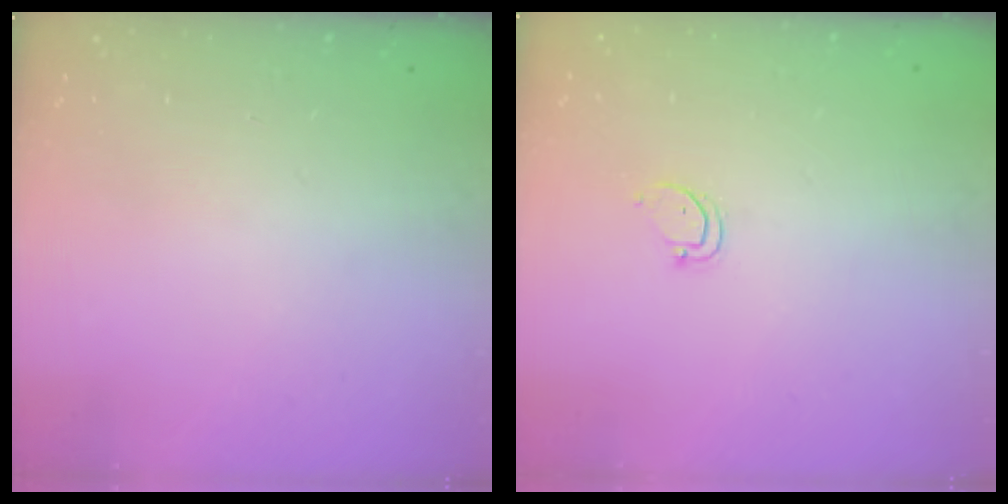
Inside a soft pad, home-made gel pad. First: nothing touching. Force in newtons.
{"total": 2.6, "press": 2.6, "slide": 0.3}